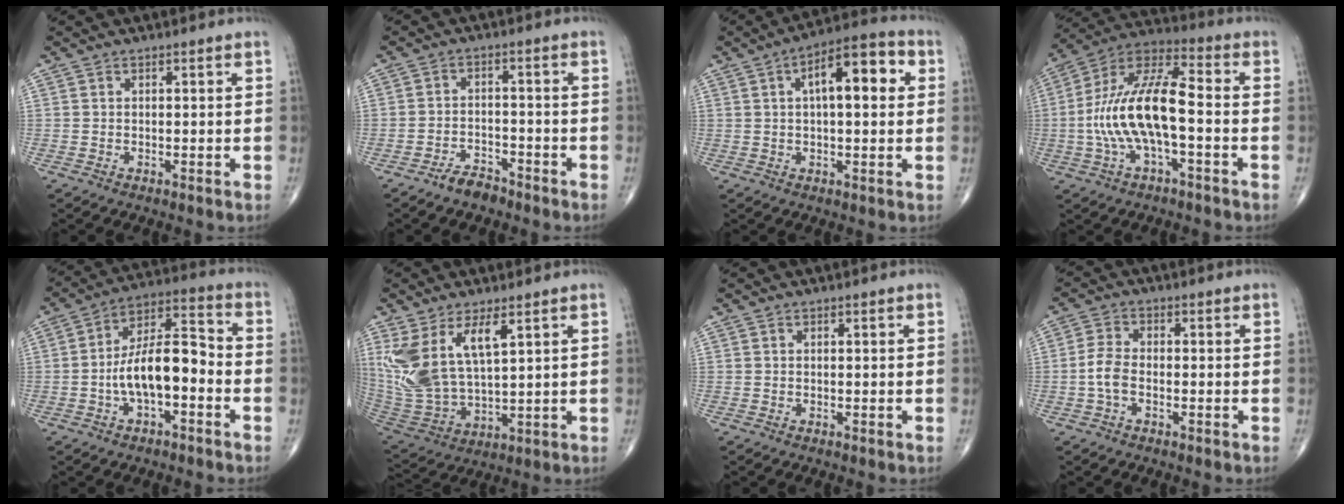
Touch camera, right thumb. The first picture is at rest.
{"total": 3.9, "force": [-3.3, 1.6, 1.3], "torque": [-0.018, 0.019, -0.058]}
{"total": 12.2, "force": [3.0, 4.9, 10.8], "torque": [-0.144, 0.023, 0.036]}
{"total": 16.3, "force": [-2.5, 5.9, 14.9], "torque": [-0.301, 0.046, -0.050]}
{"total": 12.4, "force": [-3.1, 5.5, 10.7], "torque": [-0.179, 0.047, -0.061]}
{"total": 14.3, "force": [6.1, 6.2, 11.4], "torque": [-0.234, -0.029, 0.139]}
{"total": 0.0}
{"total": 4.2, "force": [-1.1, 2.3, 3.3], "torque": [-0.075, 0.013, -0.027]}